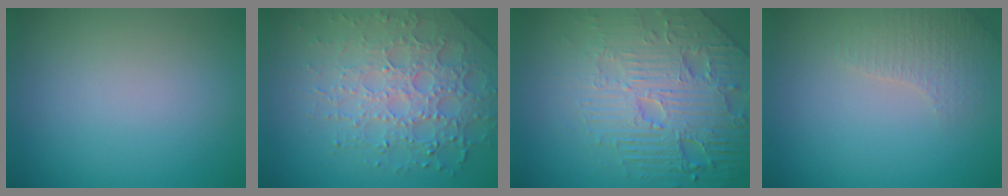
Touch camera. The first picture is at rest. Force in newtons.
{"total": 6.5, "press": 4.9, "slide": 4.2}
{"total": 7.3, "press": 5.9, "slide": 4.4}
{"total": 2.3, "press": 2.2, "slide": 0.7}